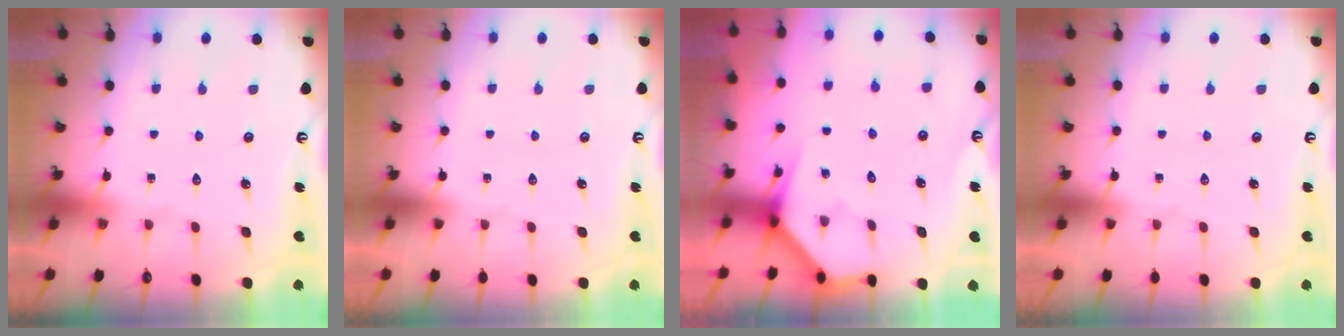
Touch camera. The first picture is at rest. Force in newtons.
{"total": 0.0}
{"total": 3.9, "press": 3.9, "slide": 0.2}
{"total": 0.0}